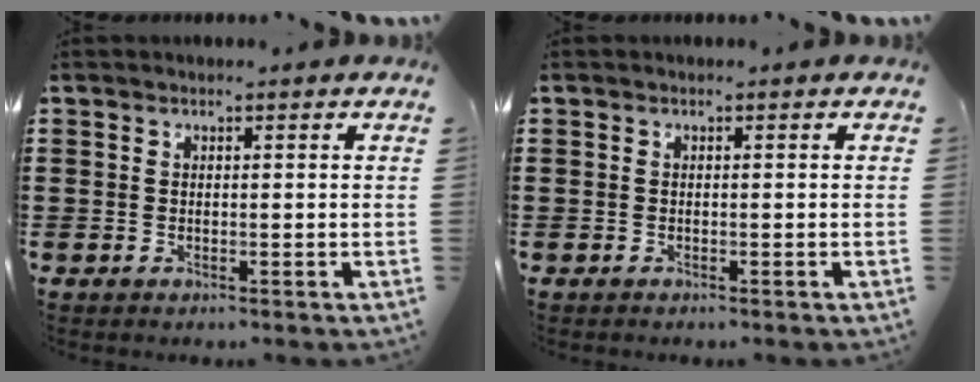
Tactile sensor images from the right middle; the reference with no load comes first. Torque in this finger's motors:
{"motor_torque": [0.21, 0.19, -0.03, 0.00]}